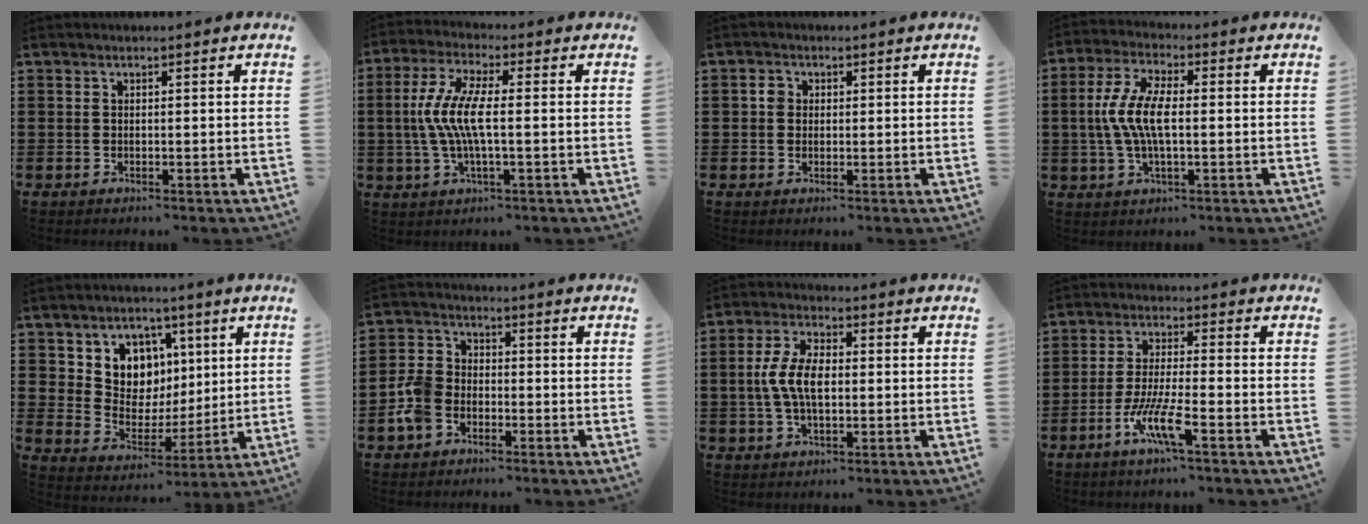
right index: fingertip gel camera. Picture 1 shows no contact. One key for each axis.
{"total": 7.8, "fx": -0.8, "fy": 1.6, "fz": 7.6, "tx": -0.176, "ty": -0.018, "tz": -0.026}
{"total": 1.4, "fx": 0.3, "fy": 1.3, "fz": 0.5, "tx": -0.013, "ty": 0.008, "tz": 0.005}
{"total": 7.8, "fx": -0.5, "fy": 2.8, "fz": 7.3, "tx": -0.170, "ty": -0.008, "tz": -0.020}
{"total": 7.4, "fx": 3.3, "fy": 6.5, "fz": 1.1, "tx": -0.055, "ty": -0.033, "tz": 0.060}
{"total": 5.5, "fx": -2.8, "fy": 3.8, "fz": 2.9, "tx": -0.089, "ty": 0.004, "tz": -0.062}
{"total": 6.8, "fx": -0.3, "fy": 3.4, "fz": 5.8, "tx": -0.143, "ty": -0.002, "tz": -0.016}
{"total": 7.5, "fx": -4.0, "fy": 0.7, "fz": 6.2, "tx": -0.139, "ty": -0.015, "tz": -0.080}